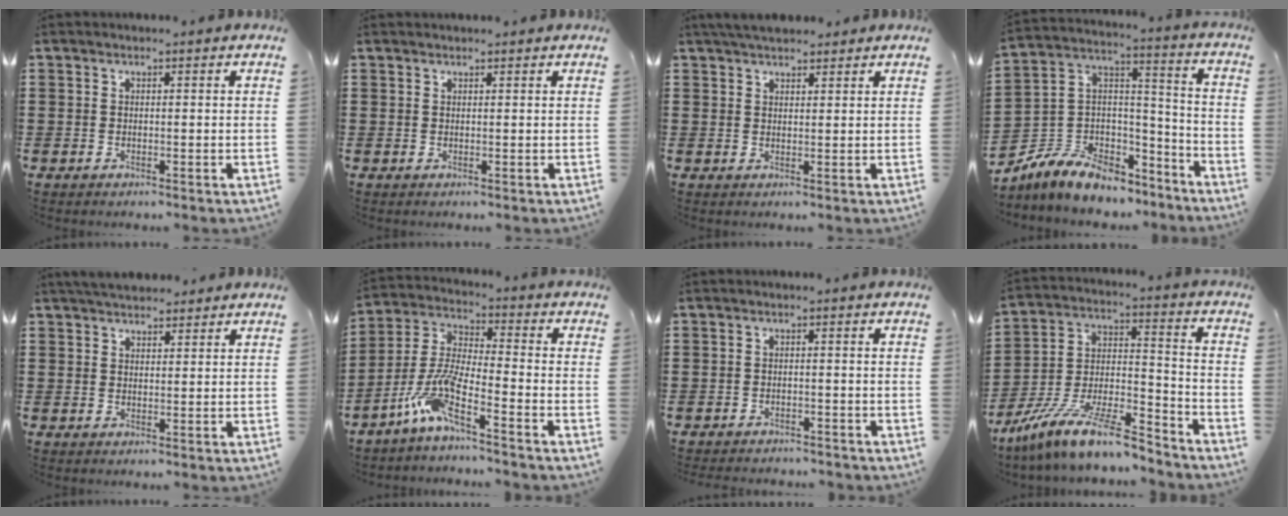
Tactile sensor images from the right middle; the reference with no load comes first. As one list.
[{"total": 0.6, "force": [0.6, 0.0, 0.0], "torque": [-0.003, -0.003, 0.012]}, {"total": 3.3, "force": [3.0, 0.9, 0.8], "torque": [-0.026, -0.001, 0.059]}, {"total": 8.2, "force": [-6.8, 3.8, 2.4], "torque": [-0.075, 0.004, -0.139]}, {"total": 3.3, "force": [3.1, 1.0, 0.5], "torque": [-0.020, -0.003, 0.061]}, {"total": 8.5, "force": [-6.2, 0.7, 5.8], "torque": [-0.145, -0.023, -0.127]}, {"total": 1.7, "force": [-1.7, 0.3, -0.1], "torque": [-0.002, 0.000, -0.037]}, {"total": 12.8, "force": [-10.9, 1.5, 6.5], "torque": [-0.121, 0.022, -0.209]}]